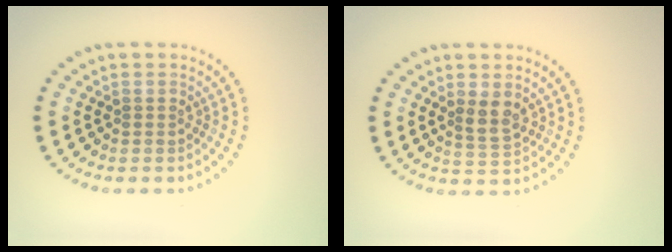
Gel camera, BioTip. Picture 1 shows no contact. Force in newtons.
{"total": 2.0, "press": 1.8, "slide": 0.8}